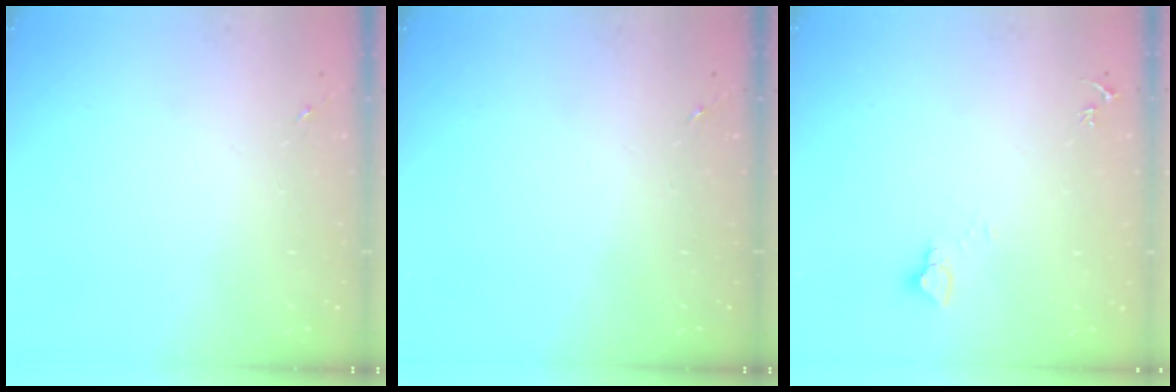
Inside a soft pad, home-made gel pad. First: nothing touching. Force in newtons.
{"total": 0.0}
{"total": 2.7, "press": 2.7, "slide": 0.2}